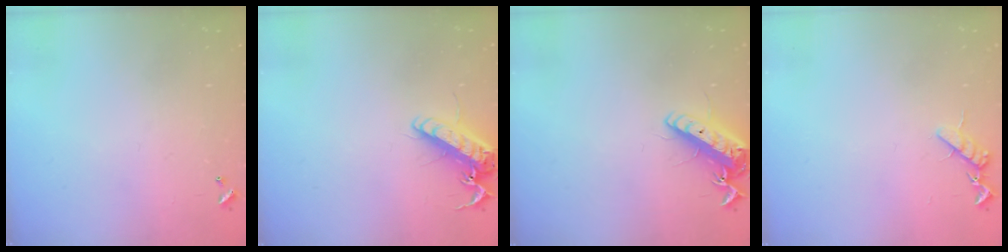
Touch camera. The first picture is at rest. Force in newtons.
{"total": 13.4, "press": 13.2, "slide": 2.5}
{"total": 14.0, "press": 13.7, "slide": 2.6}
{"total": 9.1, "press": 9.1, "slide": 0.6}